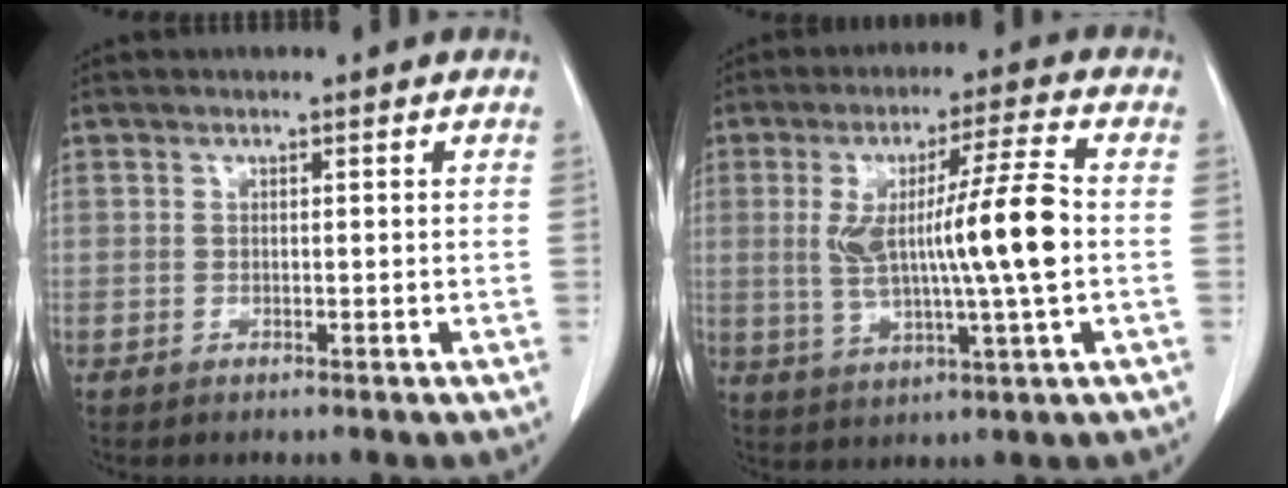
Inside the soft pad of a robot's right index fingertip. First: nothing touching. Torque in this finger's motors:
{"motor_torque": [1.42, 0.55, 0.45, 0.16]}